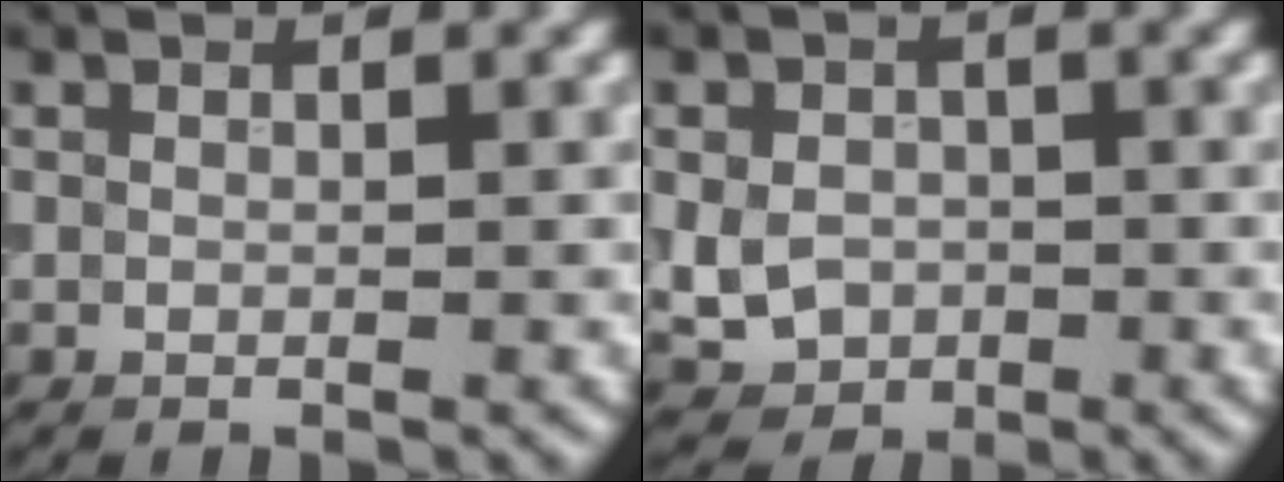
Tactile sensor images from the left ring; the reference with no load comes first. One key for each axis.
{"total": 3.7, "fx": -0.6, "fy": 3.0, "fz": 2.0, "tx": -0.041, "ty": -0.006, "tz": -0.012}